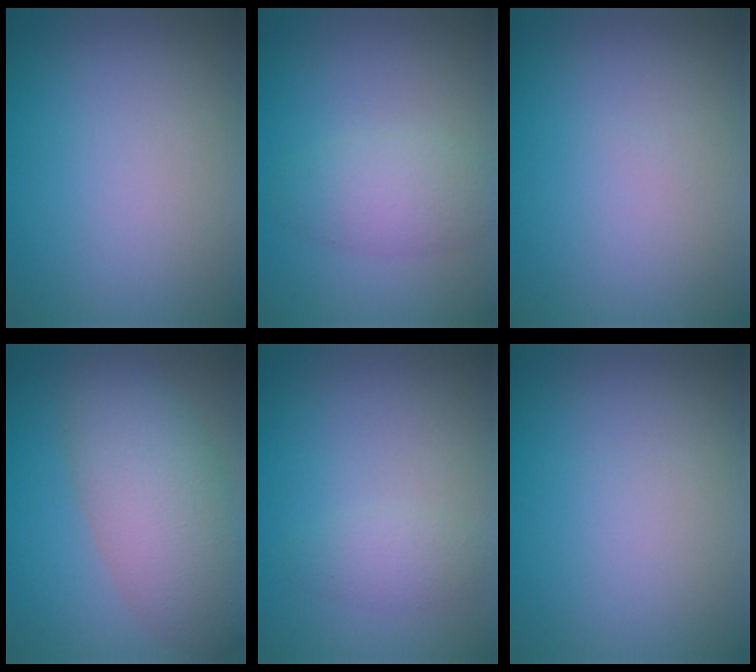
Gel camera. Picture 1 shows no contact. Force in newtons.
{"total": 3.2, "press": 3.2, "slide": 0.0}
{"total": 0.0}
{"total": 6.6, "press": 6.6, "slide": 0.5}
{"total": 1.8, "press": 1.8, "slide": 0.2}
{"total": 0.0}